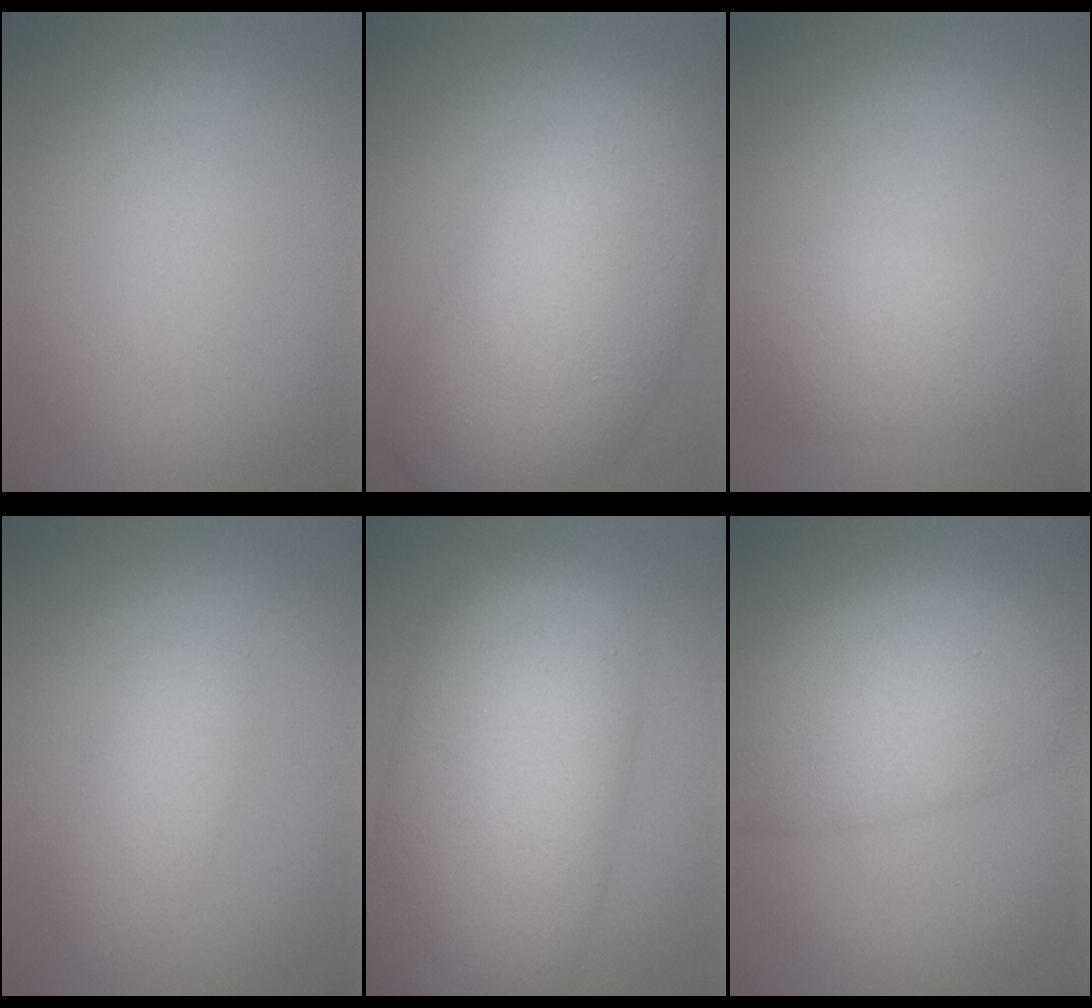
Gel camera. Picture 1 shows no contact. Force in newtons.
{"total": 11.1, "press": 11.1, "slide": 0.1}
{"total": 3.2, "press": 3.2, "slide": 0.2}
{"total": 2.7, "press": 2.7, "slide": 0.1}
{"total": 13.9, "press": 13.9, "slide": 0.4}
{"total": 8.5, "press": 8.5, "slide": 0.2}